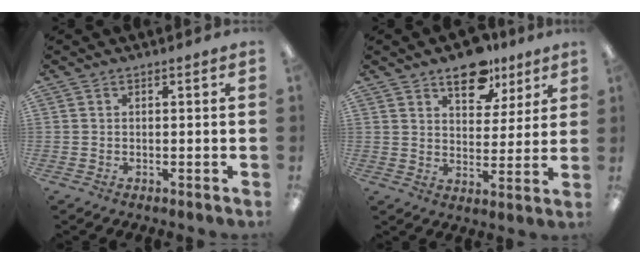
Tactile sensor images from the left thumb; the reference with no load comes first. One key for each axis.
{"total": 11.5, "fx": 8.2, "fy": 6.2, "fz": 5.1, "tx": -0.055, "ty": -0.046, "tz": 0.144}